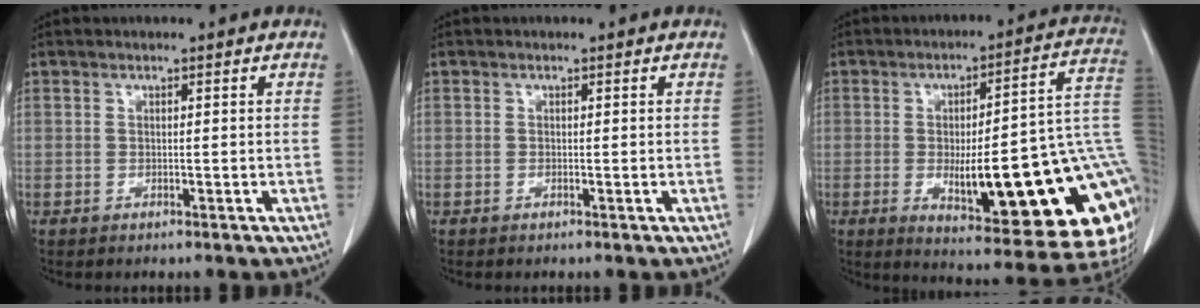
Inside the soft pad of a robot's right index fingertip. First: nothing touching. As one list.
[{"total": 0.0}, {"total": 27.4, "force": [-5.1, 5.2, 26.4], "torque": [-0.241, 0.006, -0.064]}]